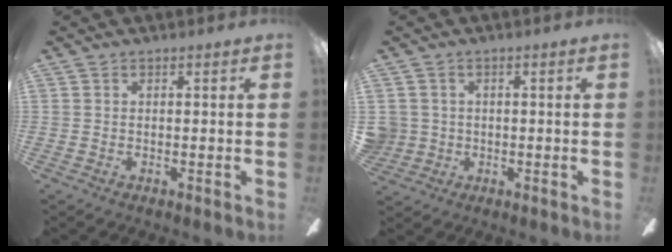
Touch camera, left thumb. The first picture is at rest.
{"total": 3.3, "force": [0.2, 3.3, 0.3], "torque": [-0.014, 0.010, 0.005]}